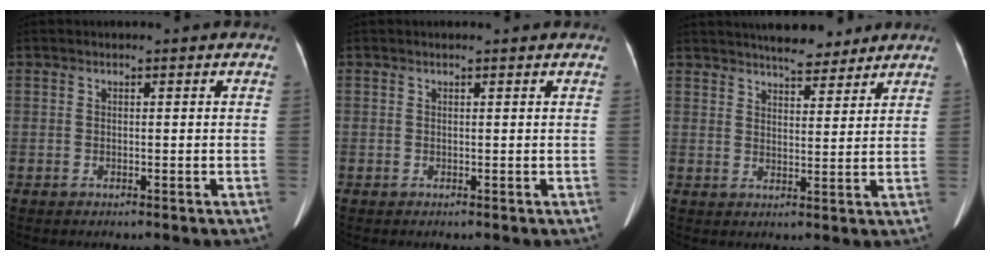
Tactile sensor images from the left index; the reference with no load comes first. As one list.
[{"total": 1.1, "force": [0.9, 0.4, 0.2], "torque": [-0.010, 0.018, 0.011]}, {"total": 9.5, "force": [8.3, 2.3, 4.0], "torque": [-0.055, 0.011, 0.117]}]